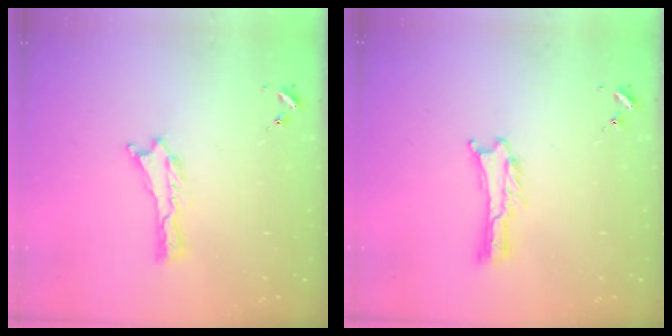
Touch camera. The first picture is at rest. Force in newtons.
{"total": 0.0}